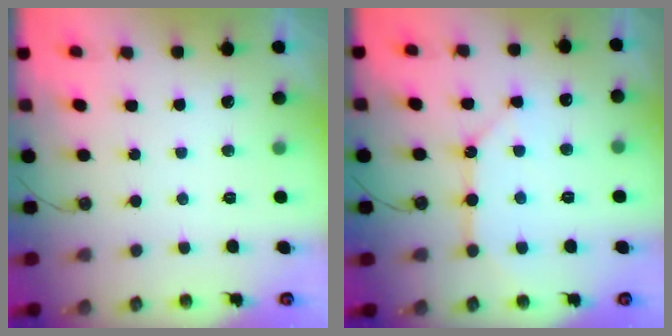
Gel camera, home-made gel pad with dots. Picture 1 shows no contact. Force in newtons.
{"total": 9.9, "press": 9.9, "slide": 0.8}